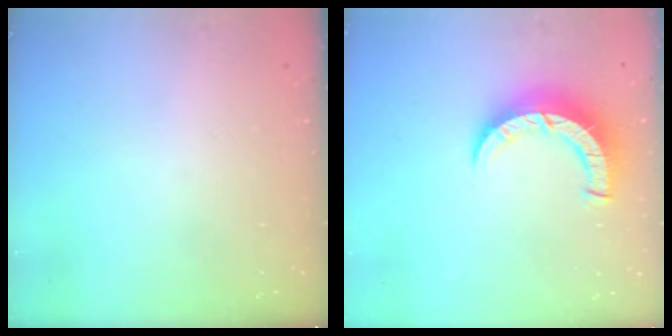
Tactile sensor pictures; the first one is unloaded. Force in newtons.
{"total": 8.8, "press": 8.8, "slide": 1.1}